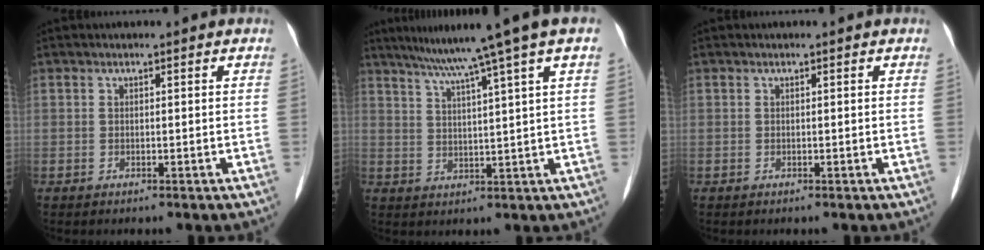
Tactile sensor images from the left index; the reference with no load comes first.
{"total": 11.0, "force": [7.4, -1.9, 7.9], "torque": [-0.123, 0.022, 0.104]}
{"total": 0.0}